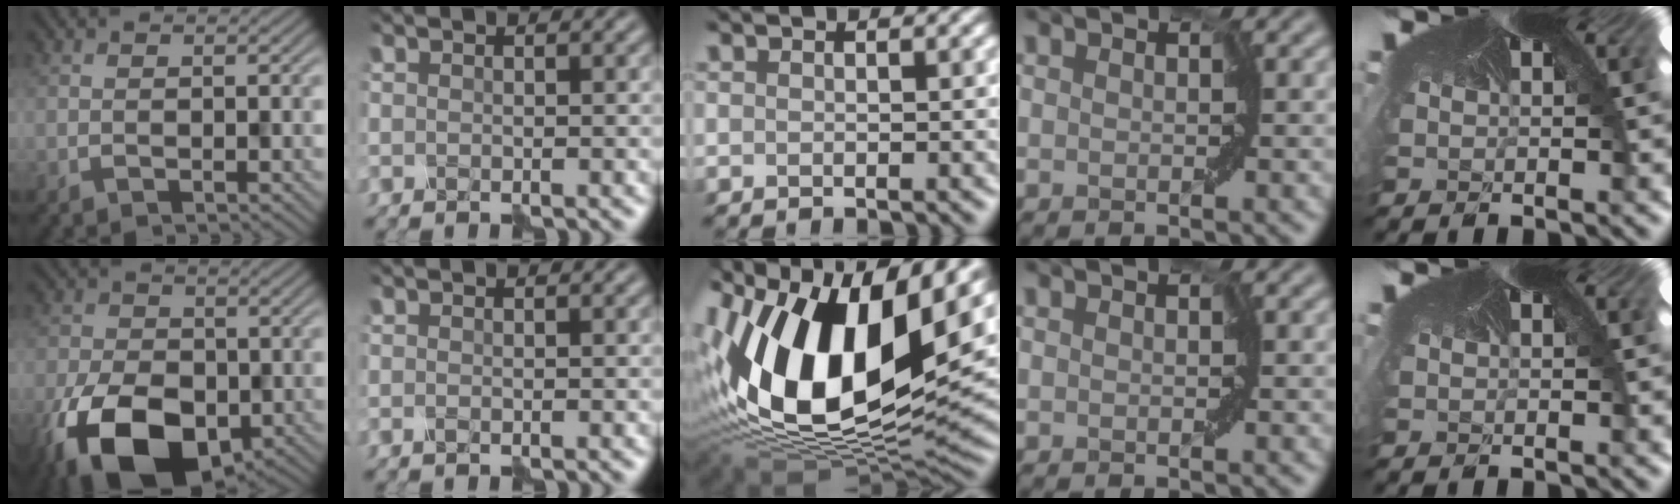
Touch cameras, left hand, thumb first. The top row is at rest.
{"thumb": {"total": 13.8, "force": [-6.6, 8.2, 9.0], "torque": [-0.185, -0.045, -0.110]}, "middle": {"total": 17.8, "force": [3.5, 8.9, 15.0], "torque": [-0.287, 0.012, 0.050]}}